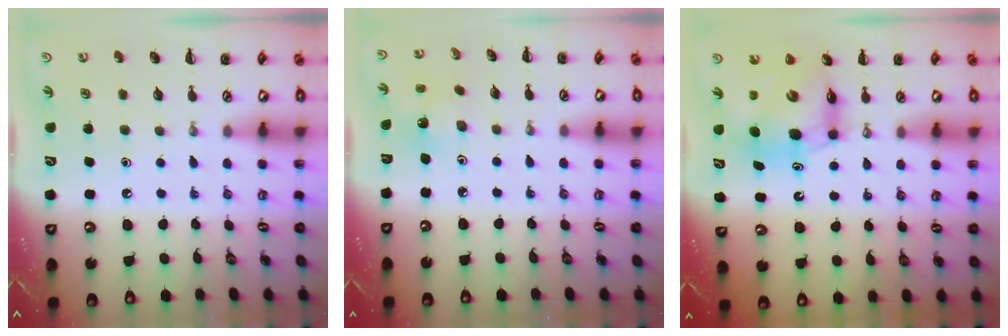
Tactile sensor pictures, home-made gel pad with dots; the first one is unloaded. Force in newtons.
{"total": 2.1, "press": 2.0, "slide": 0.7}
{"total": 9.5, "press": 9.4, "slide": 1.5}